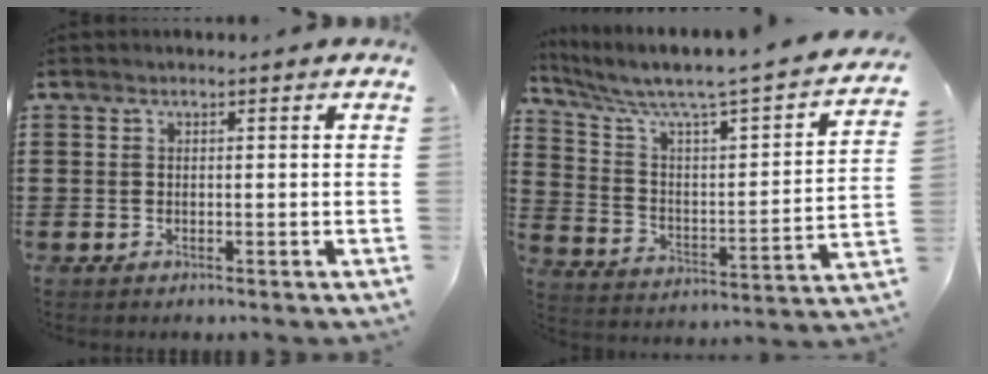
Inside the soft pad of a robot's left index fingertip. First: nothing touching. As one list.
[{"total": 4.3, "force": [3.3, 0.6, 2.6], "torque": [-0.071, -0.040, 0.046]}]